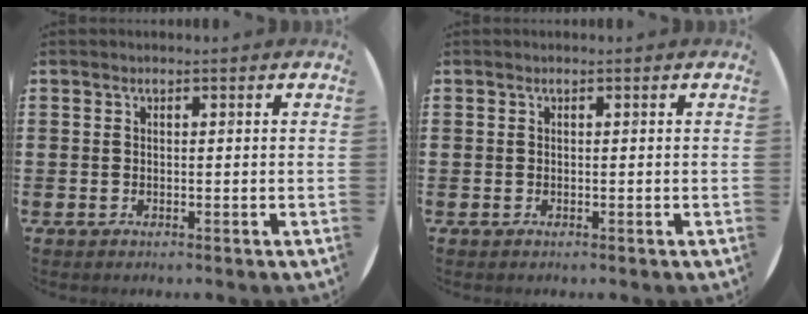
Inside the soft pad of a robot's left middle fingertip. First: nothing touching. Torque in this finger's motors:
{"motor_torque": [-0.25, -0.14, 0.00, -0.01]}